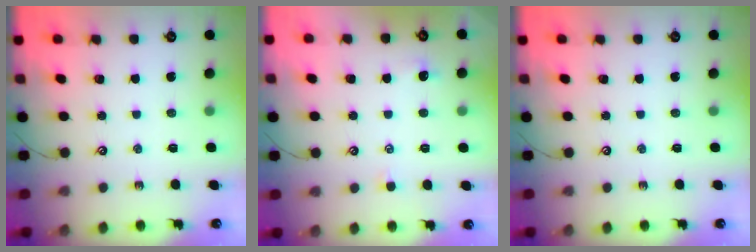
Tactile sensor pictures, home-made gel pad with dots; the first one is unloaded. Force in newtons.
{"total": 0.8, "press": 0.7, "slide": 0.5}
{"total": 0.0}